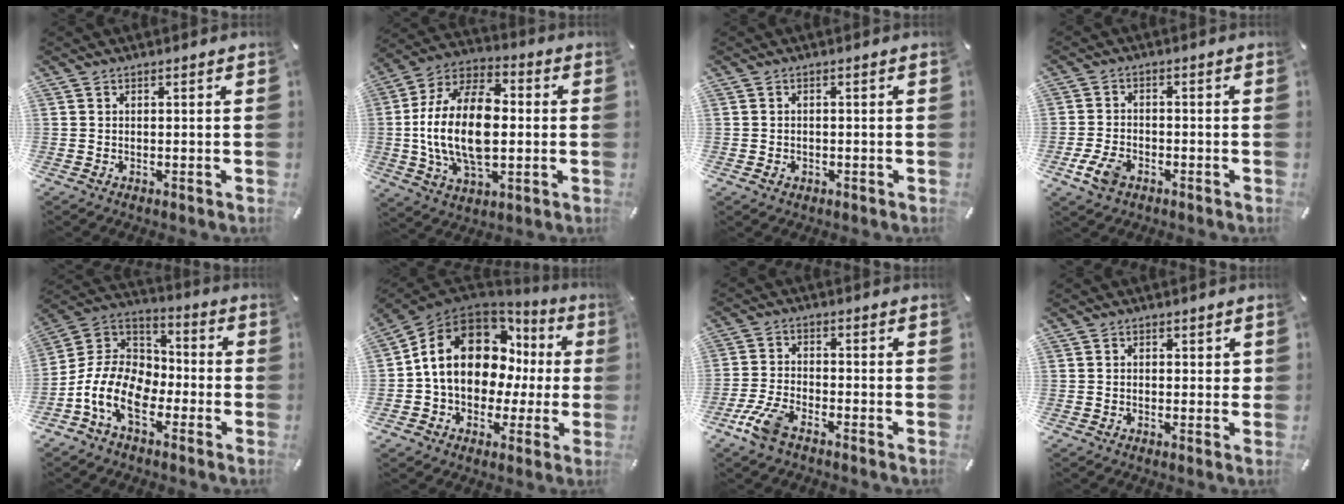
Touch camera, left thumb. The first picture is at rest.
{"total": 20.0, "force": [-1.0, 12.3, 15.7], "torque": [-0.329, -0.003, -0.024]}
{"total": 1.5, "force": [-0.5, 1.3, 0.6], "torque": [-0.012, 0.004, -0.012]}
{"total": 5.9, "force": [-3.0, 3.8, 3.4], "torque": [-0.085, 0.009, -0.059]}
{"total": 14.4, "force": [-7.6, 8.9, 8.3], "torque": [-0.194, 0.019, -0.146]}
{"total": 15.8, "force": [3.5, 11.8, 9.9], "torque": [-0.183, -0.020, 0.062]}
{"total": 6.7, "force": [-4.5, 2.6, 4.3], "torque": [-0.104, 0.009, -0.087]}
{"total": 1.4, "force": [0.0, 1.2, 0.8], "torque": [-0.007, 0.003, -0.004]}